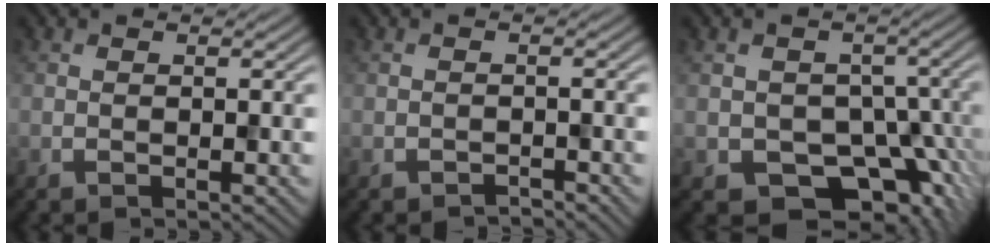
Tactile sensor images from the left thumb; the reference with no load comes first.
{"total": 1.5, "force": [-1.3, -0.2, -0.7], "torque": [0.021, 0.003, -0.023]}
{"total": 9.5, "force": [-4.0, 7.5, 4.1], "torque": [-0.036, -0.020, -0.039]}